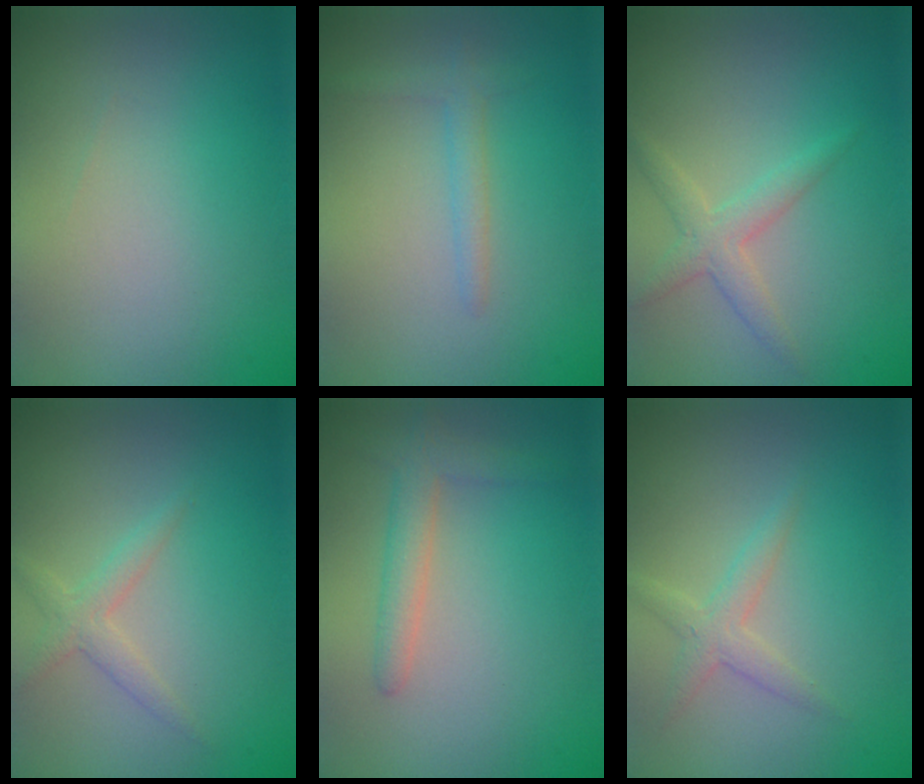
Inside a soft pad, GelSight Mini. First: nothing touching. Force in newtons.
{"total": 1.4, "press": 1.4, "slide": 0.2}
{"total": 2.2, "press": 2.2, "slide": 0.1}
{"total": 1.8, "press": 1.8, "slide": 0.1}
{"total": 2.6, "press": 2.6, "slide": 0.2}
{"total": 1.8, "press": 1.8, "slide": 0.0}